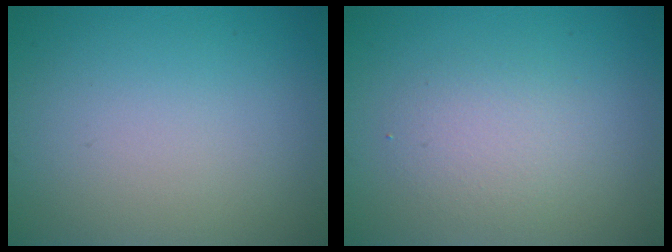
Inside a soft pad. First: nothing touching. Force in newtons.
{"total": 2.4, "press": 2.4, "slide": 0.2}